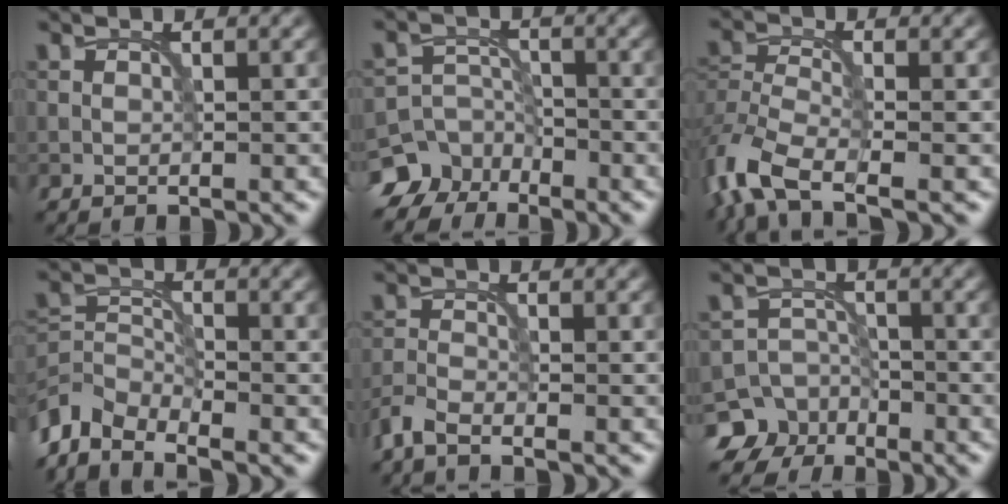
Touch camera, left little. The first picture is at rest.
{"total": 7.1, "force": [-5.3, 4.7, 1.0], "torque": [0.001, -0.012, -0.100]}
{"total": 7.1, "force": [-4.6, 2.9, 4.7], "torque": [-0.105, -0.005, -0.103]}
{"total": 5.2, "force": [-4.1, 2.2, 2.2], "torque": [-0.041, -0.005, -0.093]}
{"total": 2.4, "force": [-2.0, 0.5, 1.2], "torque": [-0.032, -0.005, -0.052]}
{"total": 6.6, "force": [-4.5, 4.8, 0.7], "torque": [0.009, -0.009, -0.086]}